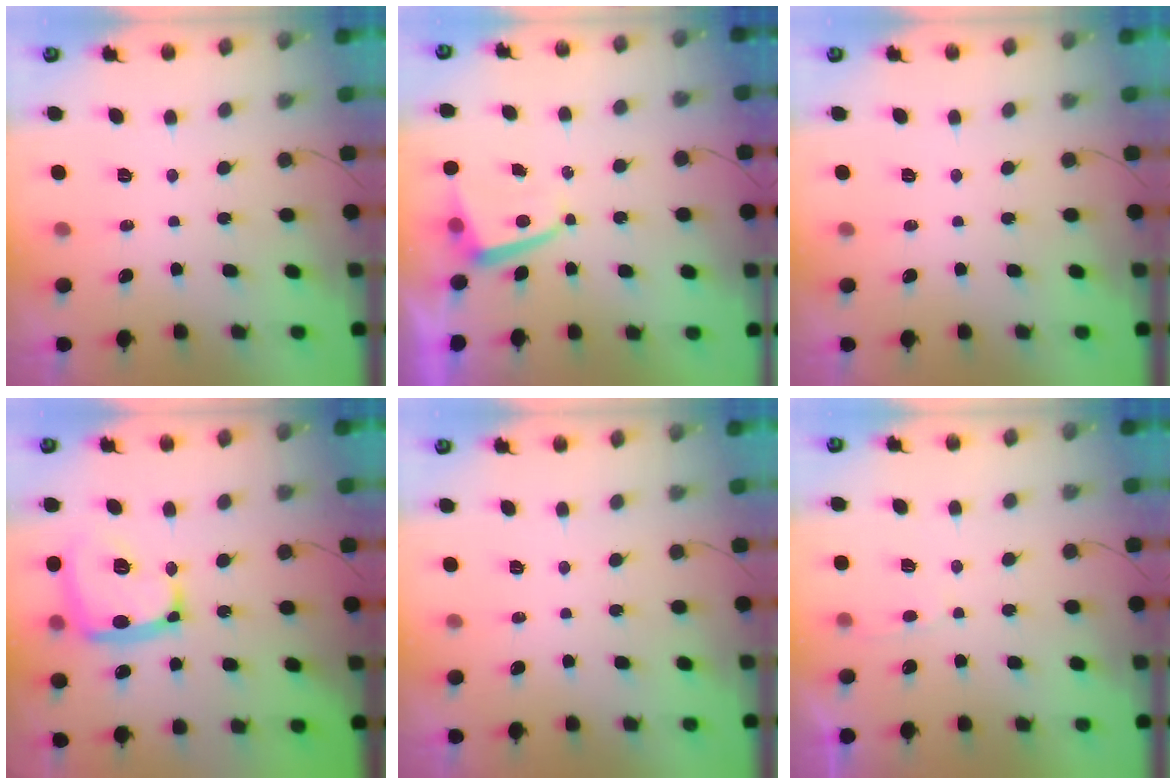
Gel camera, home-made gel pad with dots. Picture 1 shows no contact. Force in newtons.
{"total": 2.6, "press": 2.6, "slide": 0.4}
{"total": 0.0}
{"total": 17.8, "press": 17.7, "slide": 1.6}
{"total": 0.0}
{"total": 2.7, "press": 2.7, "slide": 0.3}